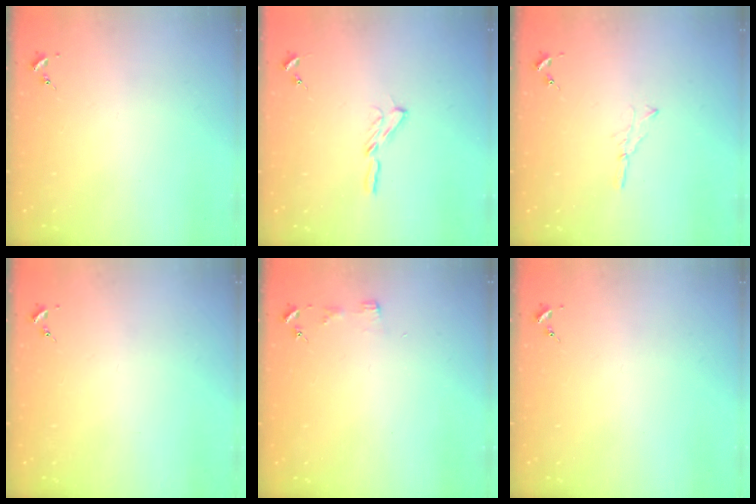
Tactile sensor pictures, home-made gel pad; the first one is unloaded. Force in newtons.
{"total": 4.0, "press": 4.0, "slide": 0.4}
{"total": 3.5, "press": 3.5, "slide": 0.4}
{"total": 0.0}
{"total": 3.4, "press": 3.3, "slide": 0.4}
{"total": 0.0}